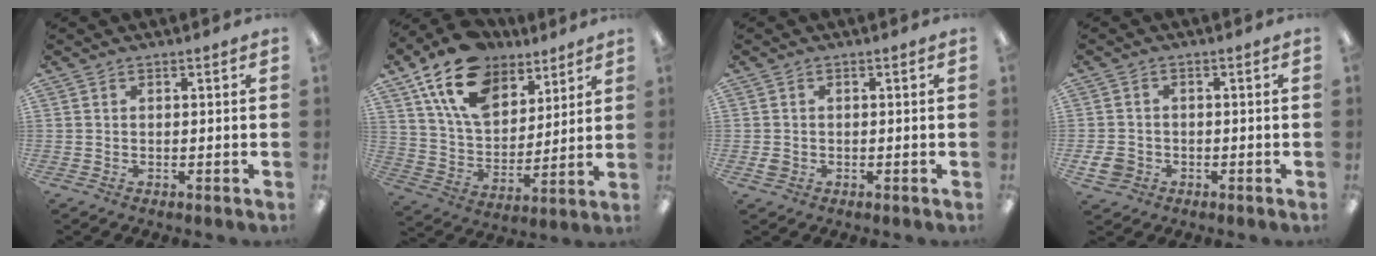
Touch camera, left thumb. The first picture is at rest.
{"total": 18.3, "force": [12.1, 10.6, 8.8], "torque": [-0.165, -0.053, 0.222]}
{"total": 1.5, "force": [-0.3, 1.3, 0.7], "torque": [-0.012, 0.004, -0.006]}
{"total": 3.9, "force": [-1.5, 3.3, 1.5], "torque": [-0.035, 0.004, -0.029]}